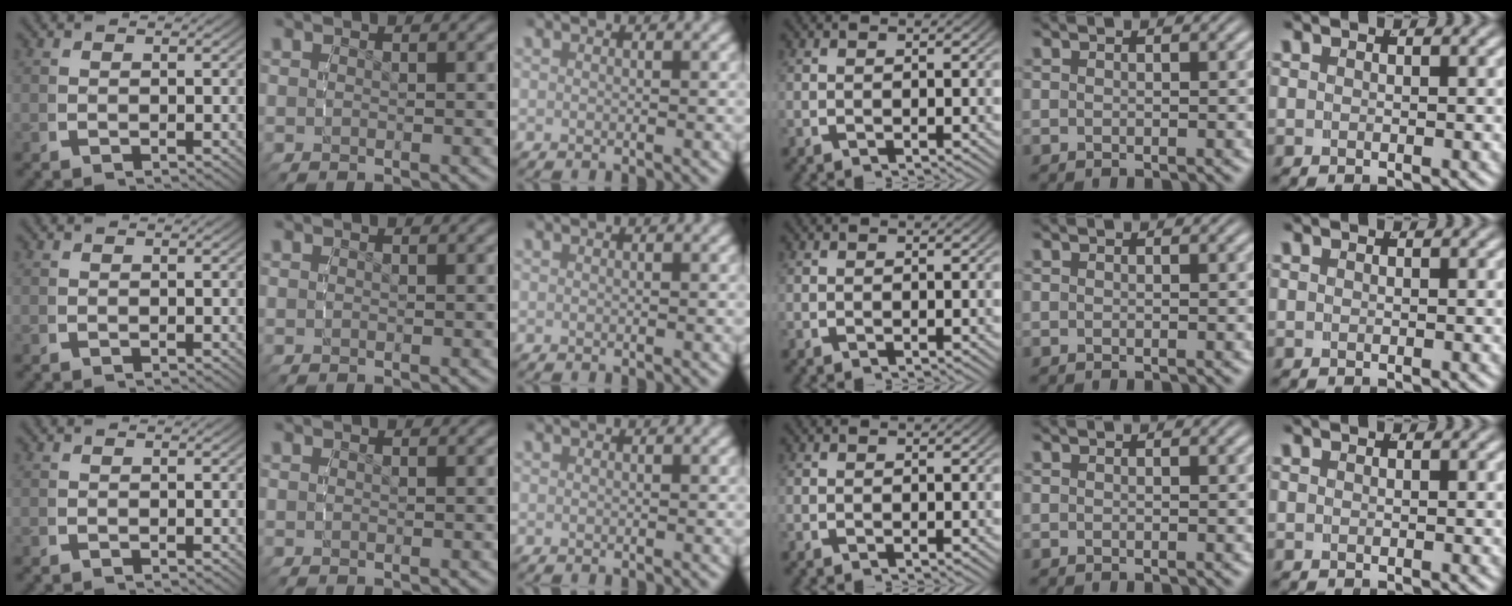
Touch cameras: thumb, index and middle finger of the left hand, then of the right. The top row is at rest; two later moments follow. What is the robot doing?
{"motion": "reach", "object": "jar lid"}